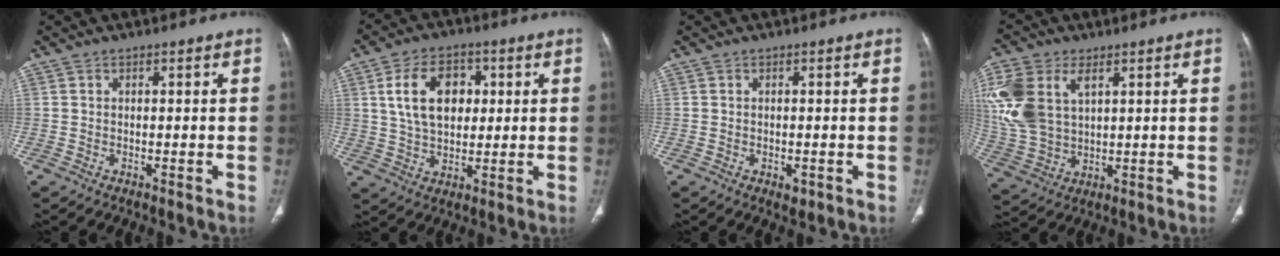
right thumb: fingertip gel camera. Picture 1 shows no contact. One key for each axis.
{"total": 12.5, "fx": 2.9, "fy": 8.3, "fz": 8.9, "tx": -0.129, "ty": 0.002, "tz": 0.054}
{"total": 1.6, "fx": -0.5, "fy": 1.0, "fz": 1.2, "tx": -0.016, "ty": -0.002, "tz": -0.002}
{"total": 15.4, "fx": 5.1, "fy": 9.6, "fz": 10.9, "tx": -0.249, "ty": -0.003, "tz": 0.109}